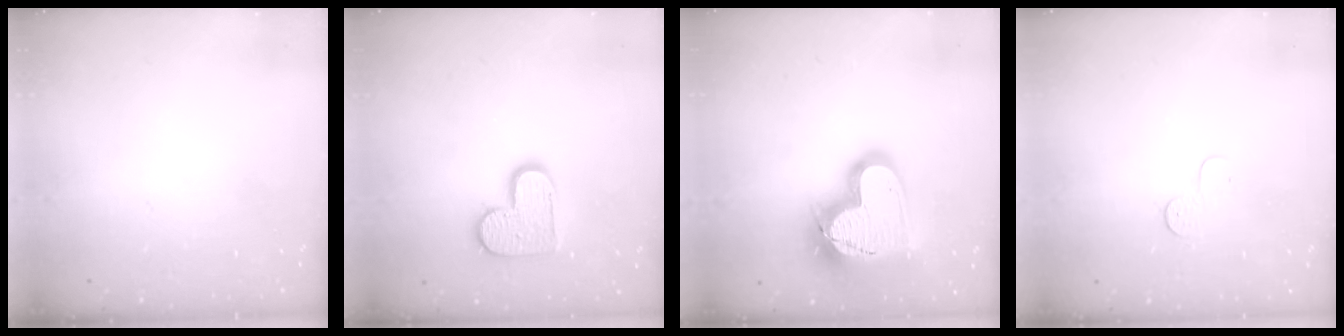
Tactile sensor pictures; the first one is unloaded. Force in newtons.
{"total": 11.3, "press": 11.3, "slide": 0.8}
{"total": 25.5, "press": 25.4, "slide": 2.1}
{"total": 4.5, "press": 4.5, "slide": 0.3}